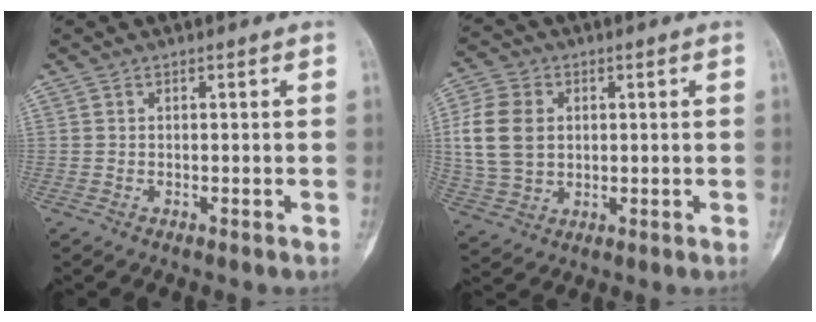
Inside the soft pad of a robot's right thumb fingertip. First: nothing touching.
{"total": 11.0, "force": [1.6, 8.3, 7.1], "torque": [-0.140, 0.003, 0.034]}